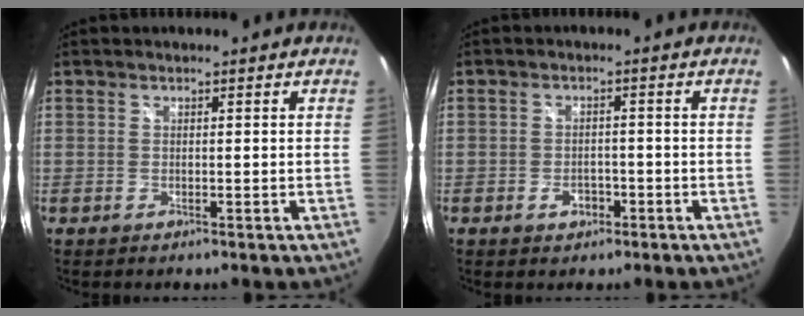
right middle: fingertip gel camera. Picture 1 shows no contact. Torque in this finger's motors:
{"motor_torque": [0.72, -0.65, 0.05, 0.01]}